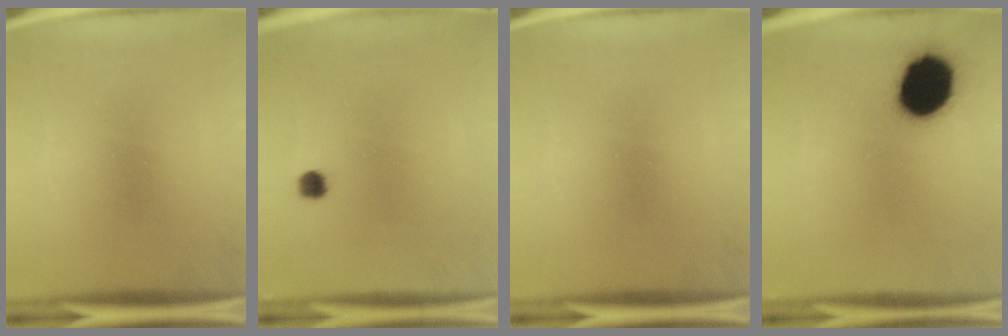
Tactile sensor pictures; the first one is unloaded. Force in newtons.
{"total": 1.8}
{"total": 0.0}
{"total": 15.9}